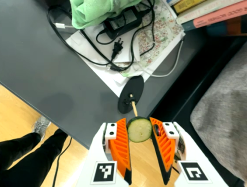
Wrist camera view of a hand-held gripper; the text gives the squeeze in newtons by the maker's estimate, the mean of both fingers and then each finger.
{"total": 8.6, "left": 8.6, "right": 8.5}